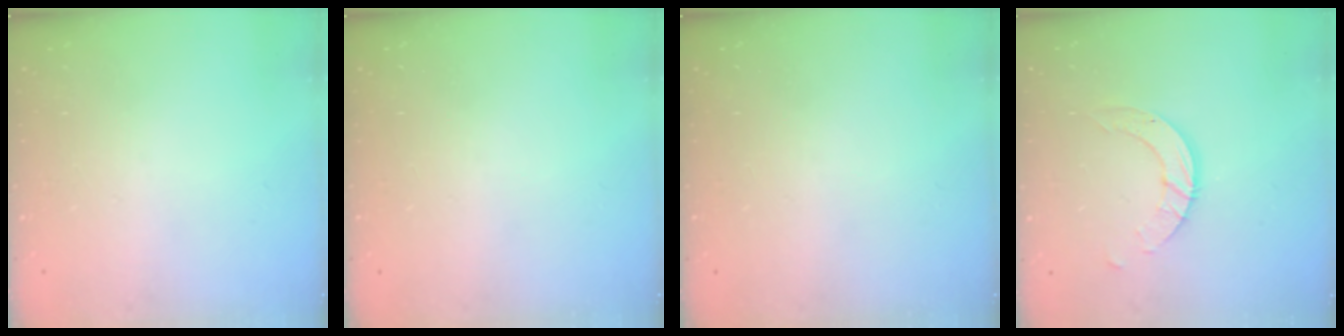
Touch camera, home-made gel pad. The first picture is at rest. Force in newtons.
{"total": 0.0}
{"total": 0.0}
{"total": 6.5, "press": 6.5, "slide": 0.5}